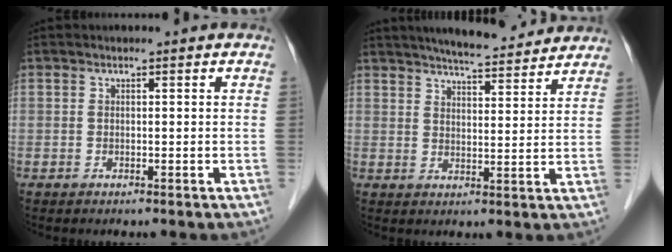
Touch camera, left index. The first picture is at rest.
{"total": 11.6, "force": [10.5, 1.5, 4.6], "torque": [-0.068, 0.010, 0.142]}